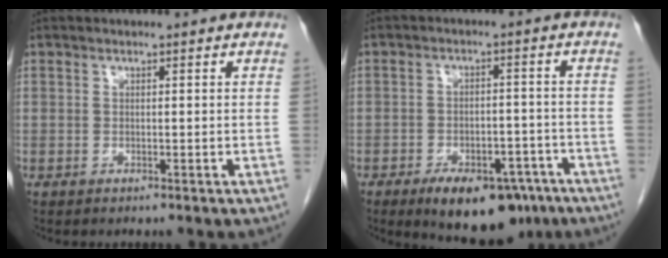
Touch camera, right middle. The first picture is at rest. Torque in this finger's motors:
{"motor_torque": [0.92, -1.22, 0.16, 0.08]}